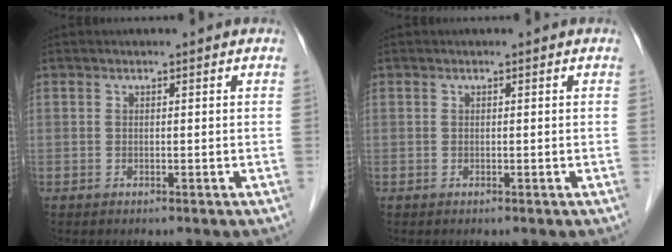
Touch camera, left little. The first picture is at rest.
{"total": 0.0}